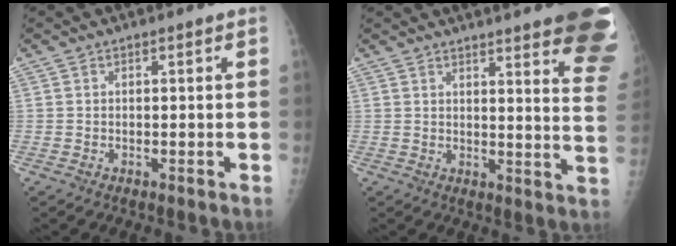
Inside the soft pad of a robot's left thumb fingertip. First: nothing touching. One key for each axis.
{"total": 21.5, "fx": 15.7, "fy": 3.4, "fz": 14.3, "tx": -0.136, "ty": -0.084, "tz": 0.172}